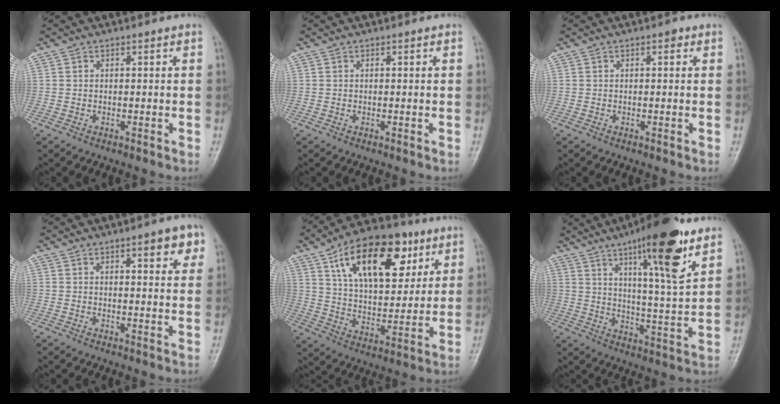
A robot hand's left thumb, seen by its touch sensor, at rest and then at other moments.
{"total": 0.0}
{"total": 0.9, "force": [0.5, 0.5, 0.6], "torque": [-0.002, -0.001, 0.003]}
{"total": 5.7, "force": [2.9, 2.1, 4.5], "torque": [-0.038, -0.009, 0.032]}
{"total": 21.1, "force": [9.8, 11.2, 15.0], "torque": [-0.200, -0.024, 0.162]}
{"total": 16.6, "force": [9.6, 3.0, 13.2], "torque": [-0.189, -0.051, 0.150]}